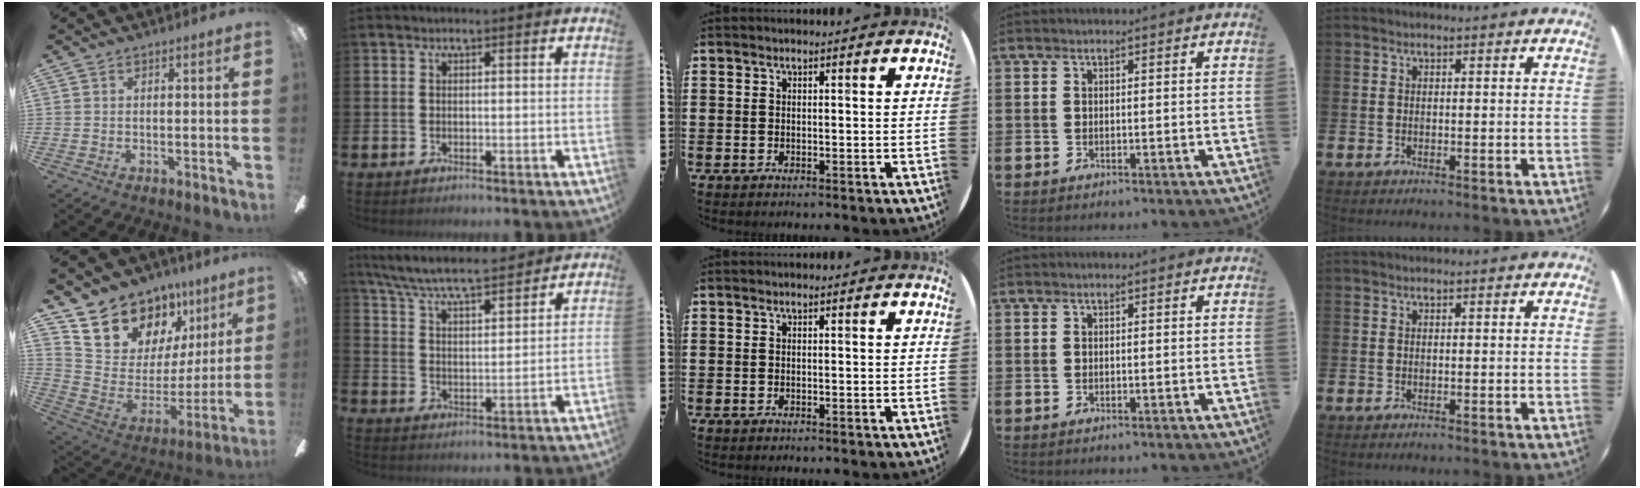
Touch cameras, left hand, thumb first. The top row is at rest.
{"thumb": {"total": 18.3, "force": [12.8, 11.6, 6.0], "torque": [-0.107, -0.088, 0.250]}, "index": {"total": 7.6, "force": [7.2, 0.6, 2.4], "torque": [-0.076, -0.043, 0.127]}}